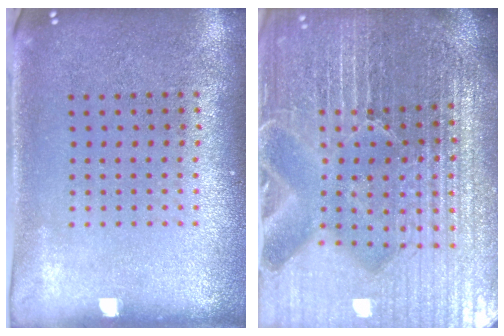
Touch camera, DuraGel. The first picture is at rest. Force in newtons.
{"total": 6.9, "press": 6.1, "slide": 3.3}